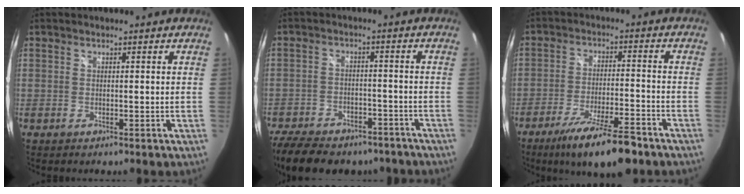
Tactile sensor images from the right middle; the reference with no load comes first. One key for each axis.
{"total": 20.1, "fx": -15.6, "fy": 9.0, "fz": 9.0, "tx": -0.206, "ty": -0.009, "tz": -0.222}
{"total": 13.7, "fx": -10.0, "fy": 2.7, "fz": 8.9, "tx": -0.174, "ty": -0.028, "tz": -0.164}